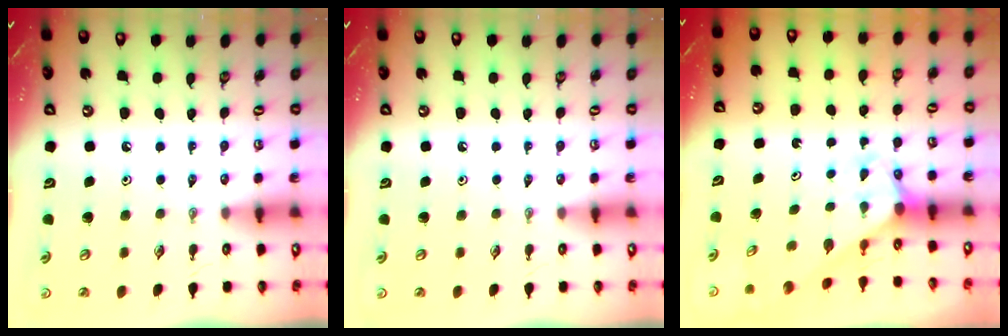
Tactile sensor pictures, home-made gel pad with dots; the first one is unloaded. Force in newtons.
{"total": 0.0}
{"total": 2.8, "press": 2.8, "slide": 0.2}